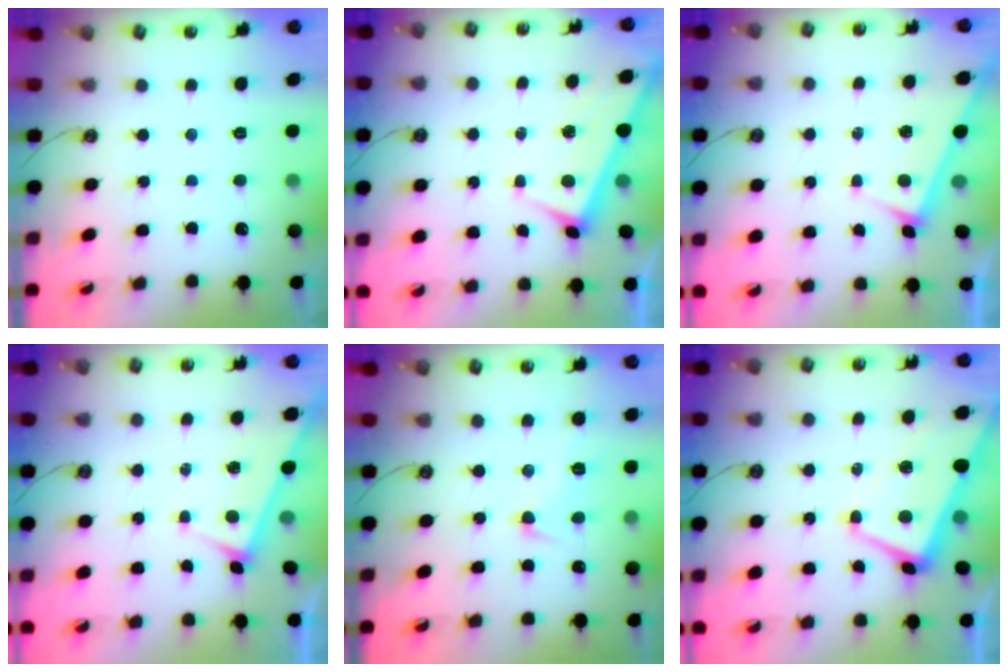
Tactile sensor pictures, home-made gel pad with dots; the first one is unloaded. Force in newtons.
{"total": 2.9, "press": 2.9, "slide": 0.1}
{"total": 3.0, "press": 3.0, "slide": 0.2}
{"total": 3.0, "press": 3.0, "slide": 0.2}
{"total": 2.6, "press": 2.4, "slide": 1.0}
{"total": 0.8, "press": 0.2, "slide": 0.8}